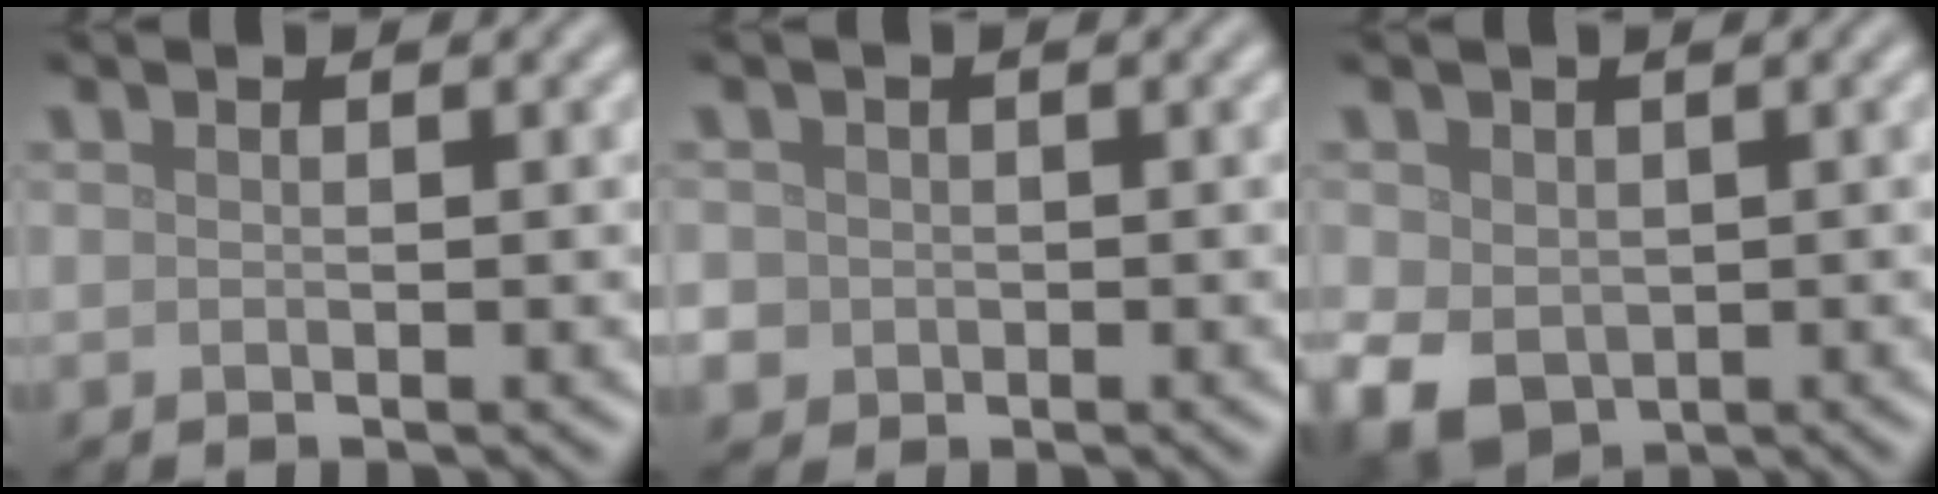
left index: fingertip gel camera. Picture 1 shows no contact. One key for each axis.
{"total": 3.8, "fx": -0.7, "fy": 3.5, "fz": 1.2, "tx": -0.022, "ty": 0.003, "tz": -0.025}
{"total": 5.1, "fx": -1.0, "fy": 4.0, "fz": 3.0, "tx": -0.073, "ty": -0.017, "tz": -0.015}